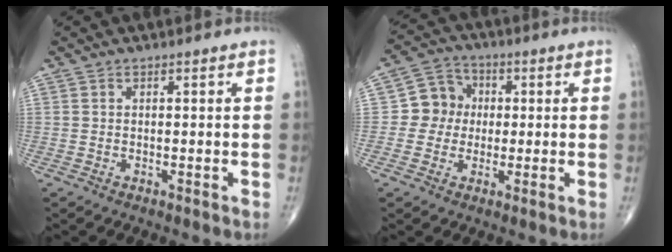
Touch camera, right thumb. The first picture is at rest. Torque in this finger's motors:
{"motor_torque": [-0.47, 0.49, 0.03, 0.00, 0.02]}